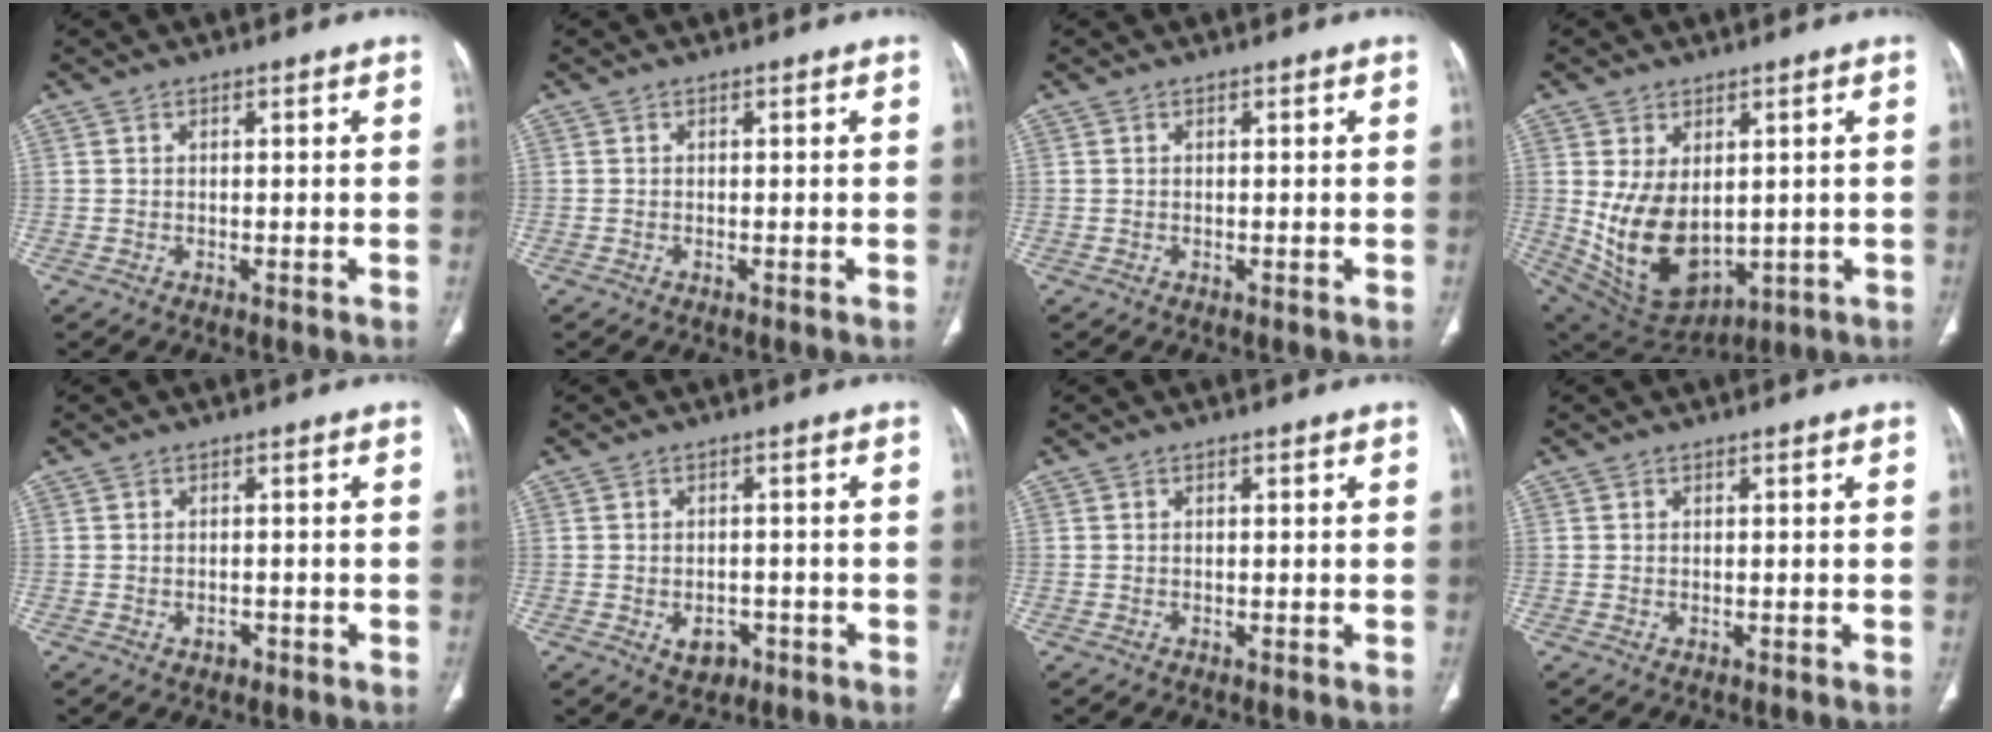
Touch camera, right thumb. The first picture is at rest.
{"total": 0.0}
{"total": 0.0}
{"total": 14.4, "force": [0.4, 9.4, 10.9], "torque": [-0.176, -0.018, 0.045]}
{"total": 1.4, "force": [-0.6, 1.1, 0.7], "torque": [-0.010, 0.008, -0.004]}
{"total": 3.9, "force": [-1.6, 2.9, 2.2], "torque": [-0.020, 0.009, -0.014]}
{"total": 0.0}
{"total": 0.0}